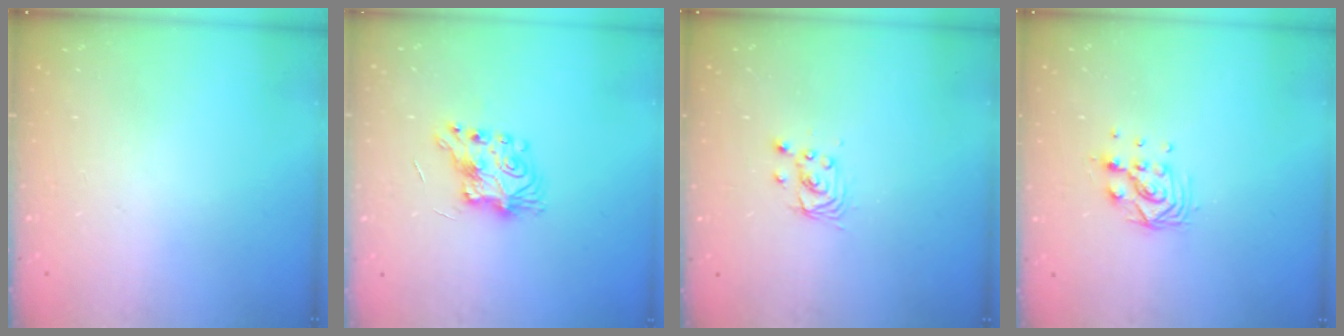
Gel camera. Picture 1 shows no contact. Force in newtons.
{"total": 7.9, "press": 7.9, "slide": 0.3}
{"total": 2.9, "press": 2.9, "slide": 0.0}
{"total": 8.8, "press": 8.8, "slide": 0.6}